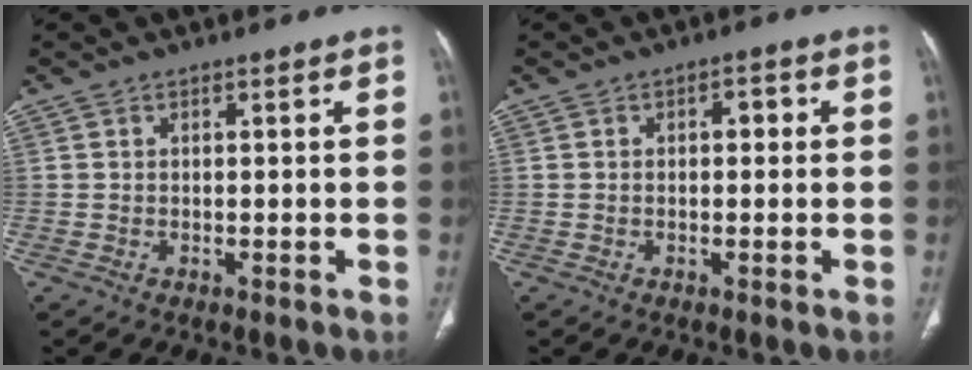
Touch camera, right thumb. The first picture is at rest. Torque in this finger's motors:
{"motor_torque": [0.35, 0.75, 0.41, -0.24, -0.02]}